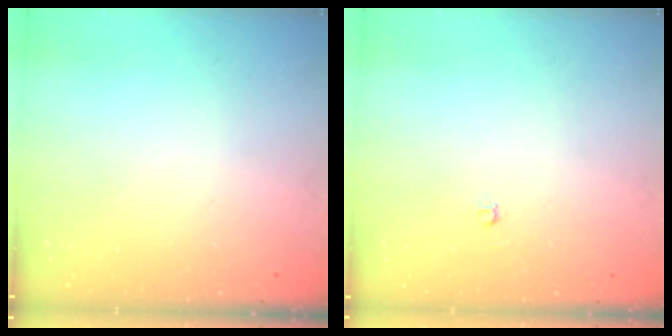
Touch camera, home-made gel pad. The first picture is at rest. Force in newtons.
{"total": 2.2, "press": 2.2, "slide": 0.2}